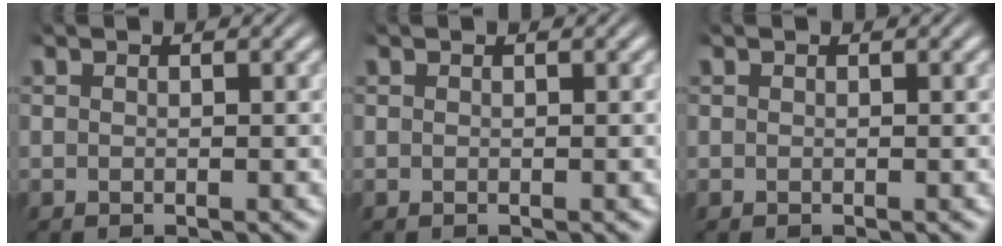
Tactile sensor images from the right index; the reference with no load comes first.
{"total": 0.0}
{"total": 0.0}